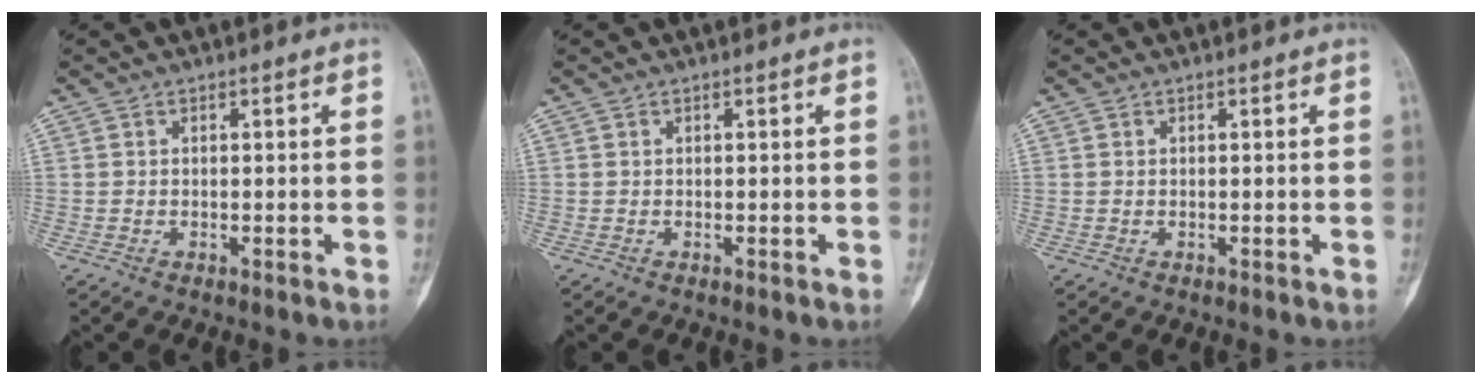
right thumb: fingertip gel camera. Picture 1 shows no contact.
{"total": 0.0}
{"total": 0.0}